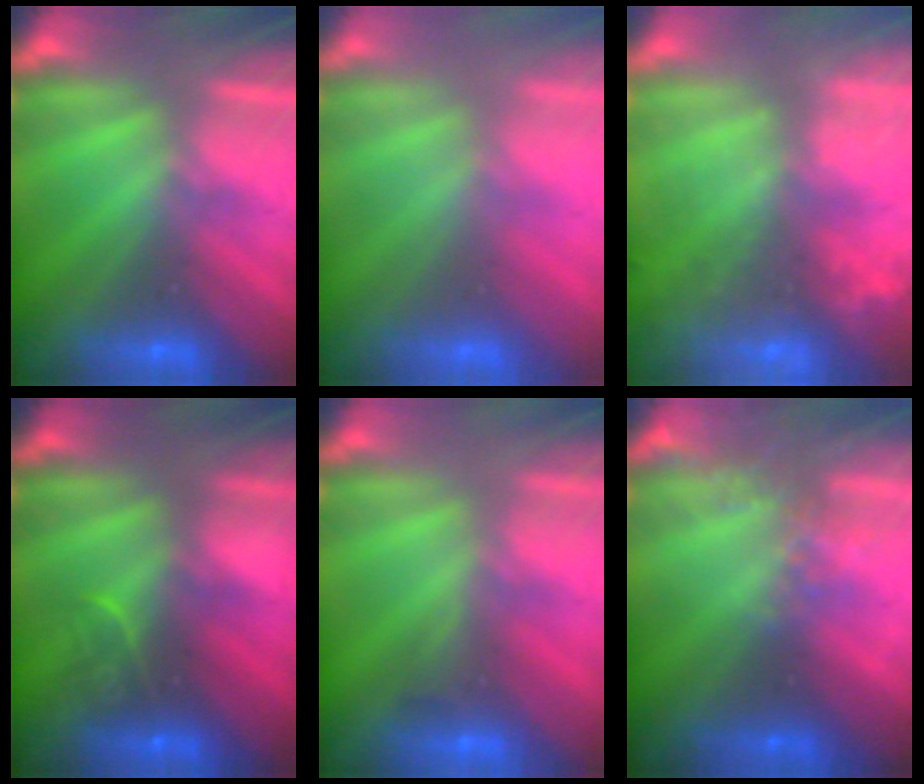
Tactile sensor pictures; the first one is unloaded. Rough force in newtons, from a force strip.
{"total": 2.9}
{"total": 8.8}
{"total": 2.8}
{"total": 2.9}
{"total": 2.4}